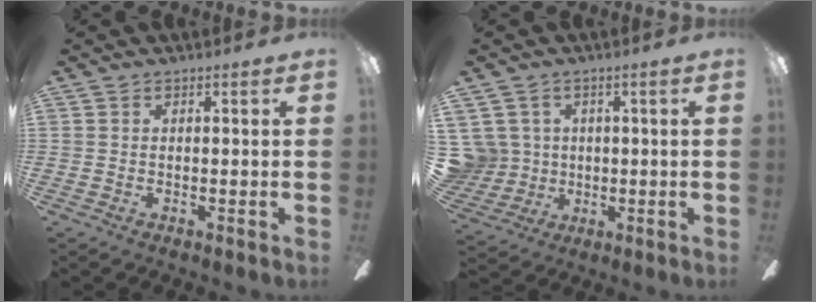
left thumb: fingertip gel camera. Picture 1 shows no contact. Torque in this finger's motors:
{"motor_torque": [-0.17, 0.07, -0.12, -0.38, -0.01]}